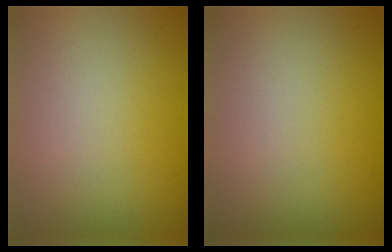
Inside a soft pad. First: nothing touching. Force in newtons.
{"total": 0.0}